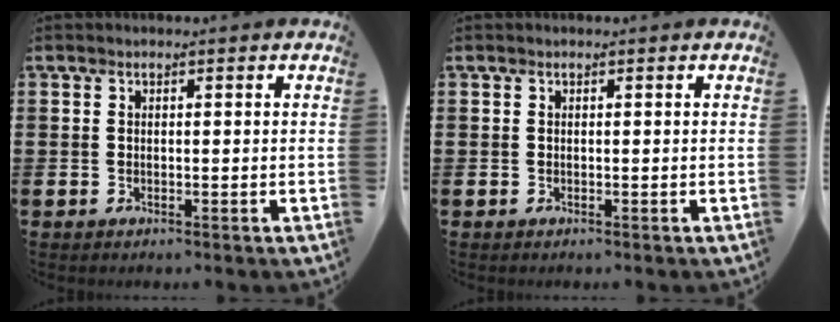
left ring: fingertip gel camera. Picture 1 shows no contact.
{"total": 0.0}